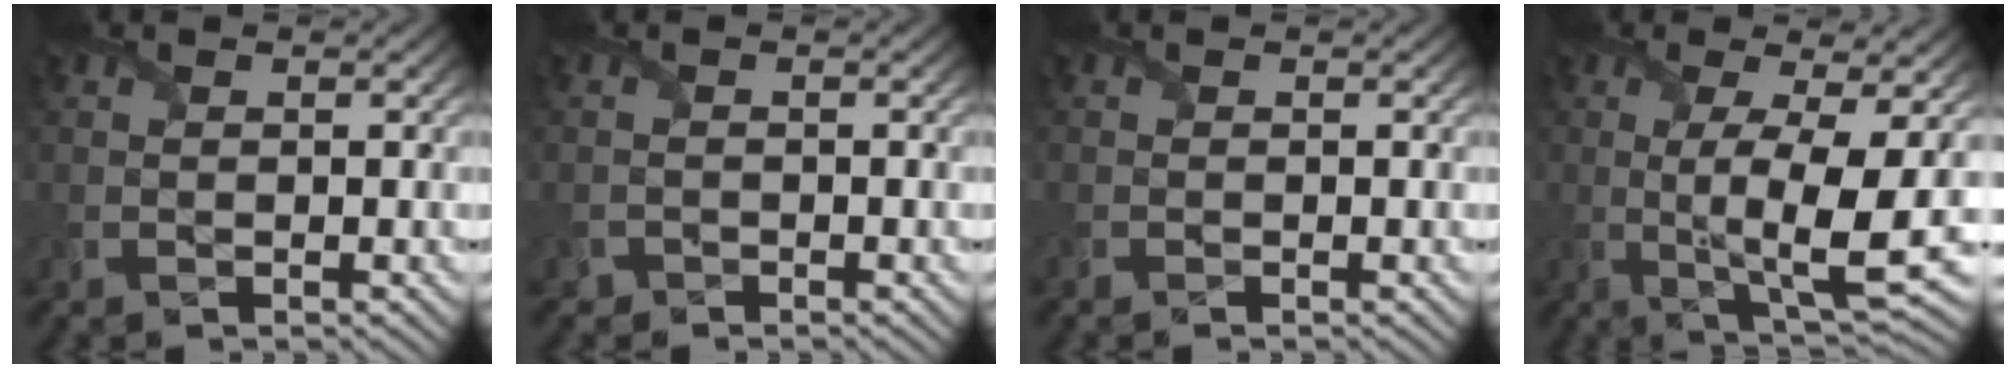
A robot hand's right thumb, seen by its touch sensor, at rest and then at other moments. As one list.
[{"total": 1.0, "force": [-0.9, 0.6, -0.2], "torque": [0.005, 0.002, -0.019]}, {"total": 0.0}, {"total": 9.3, "force": [-0.5, 2.1, 9.0], "torque": [-0.165, -0.002, -0.007]}]